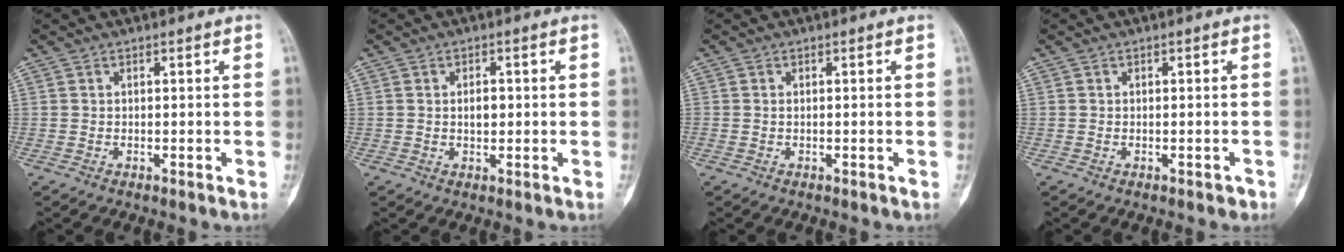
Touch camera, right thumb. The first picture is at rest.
{"total": 2.2, "force": [0.1, 1.3, 1.8], "torque": [-0.020, 0.001, 0.001]}
{"total": 0.0}
{"total": 0.9, "force": [-0.6, 0.6, 0.3], "torque": [0.002, 0.006, -0.007]}